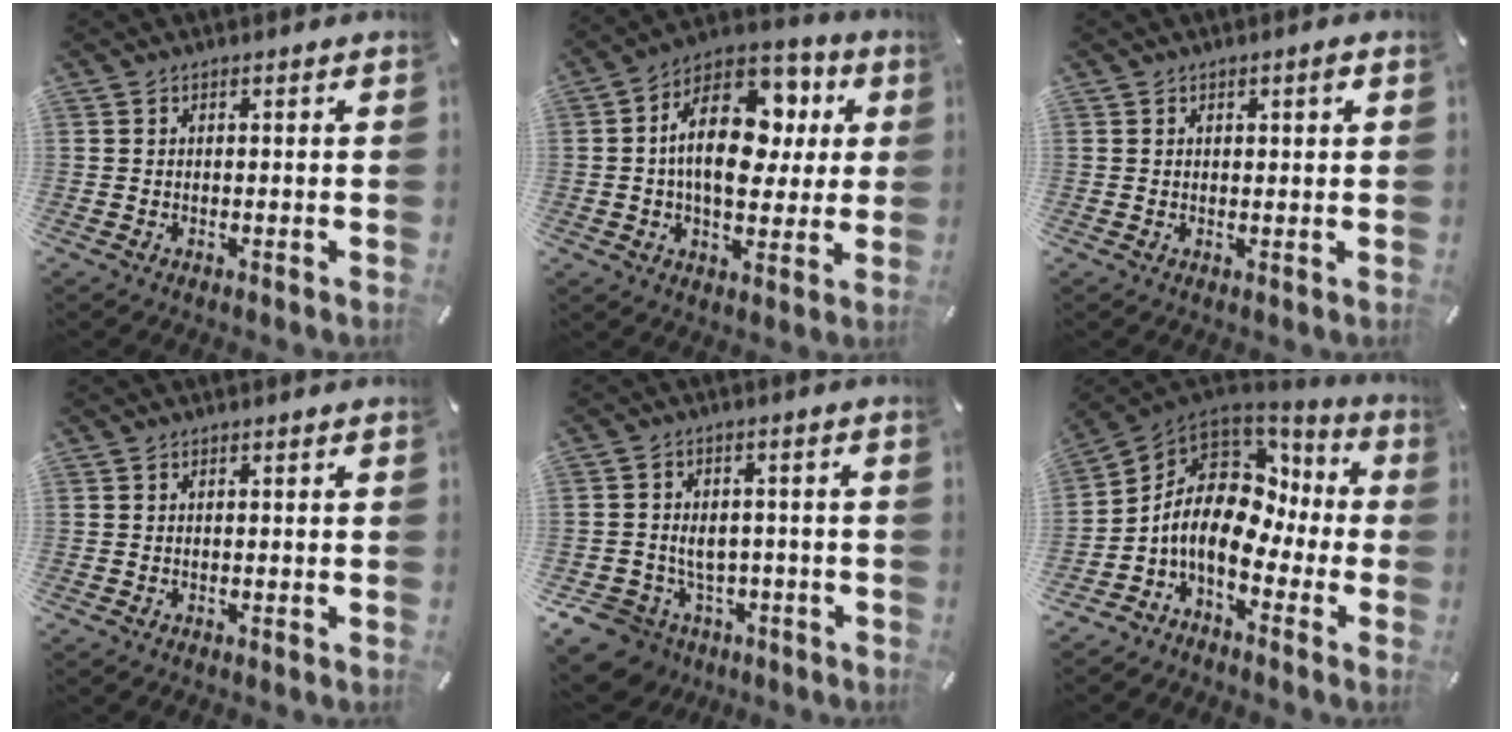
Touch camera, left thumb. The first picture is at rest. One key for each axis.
{"total": 19.4, "fx": 3.7, "fy": 12.7, "fz": 14.2, "tx": -0.233, "ty": -0.007, "tz": 0.067}
{"total": 1.4, "fx": 0.6, "fy": 0.5, "fz": 1.2, "tx": -0.015, "ty": 0.000, "tz": 0.008}
{"total": 0.0}
{"total": 8.3, "fx": -2.3, "fy": 7.5, "fz": 2.8, "tx": -0.076, "ty": 0.018, "tz": -0.034}
{"total": 11.9, "fx": -1.3, "fy": 8.3, "fz": 8.5, "tx": -0.191, "ty": -0.009, "tz": -0.029}